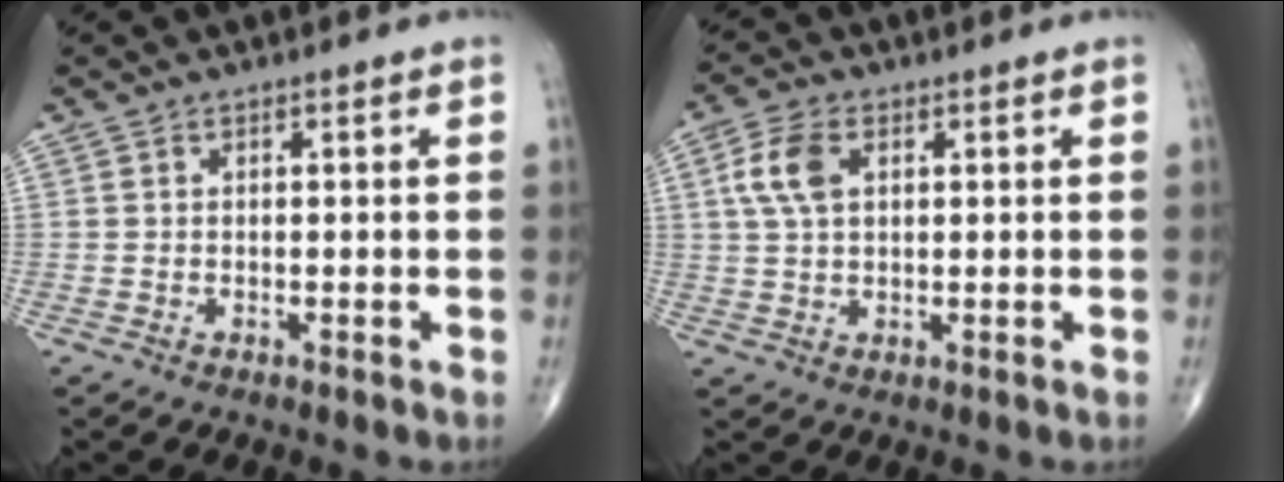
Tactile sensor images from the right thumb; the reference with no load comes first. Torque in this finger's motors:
{"motor_torque": [-0.04, -0.11, 0.71, 0.09, 0.07]}